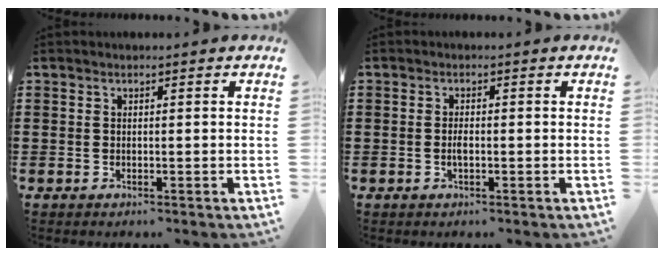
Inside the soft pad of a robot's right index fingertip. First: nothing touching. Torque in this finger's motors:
{"motor_torque": [2.14, 0.00, 0.18, 0.07]}